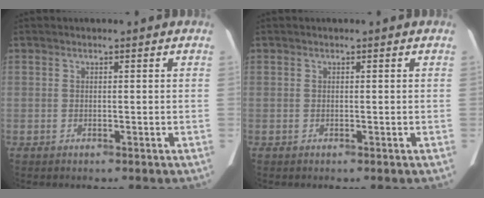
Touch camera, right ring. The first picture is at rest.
{"total": 0.0}